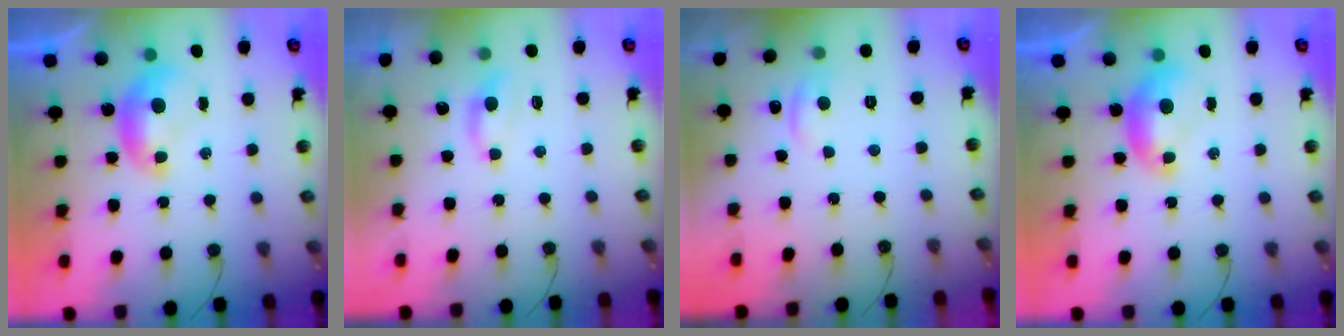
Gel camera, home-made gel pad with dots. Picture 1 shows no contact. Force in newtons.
{"total": 0.6, "press": 0.3, "slide": 0.5}
{"total": 1.6, "press": 1.3, "slide": 0.8}
{"total": 0.0}